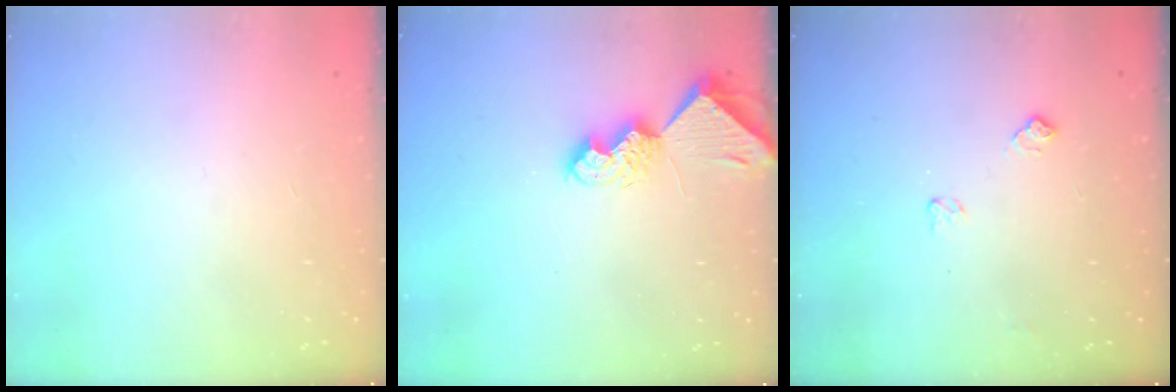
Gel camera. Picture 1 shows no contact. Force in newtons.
{"total": 7.3, "press": 7.2, "slide": 1.0}
{"total": 4.9, "press": 4.8, "slide": 0.7}